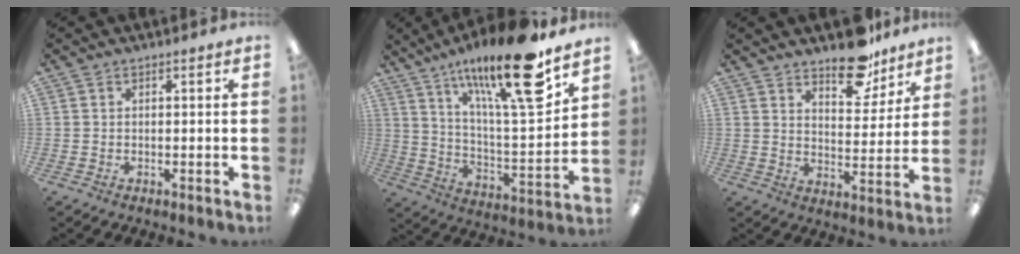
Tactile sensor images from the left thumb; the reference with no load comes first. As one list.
[{"total": 23.7, "force": [15.5, 5.3, 17.1], "torque": [-0.278, -0.092, 0.244]}, {"total": 11.9, "force": [9.4, 5.3, 5.1], "torque": [-0.050, -0.065, 0.164]}]